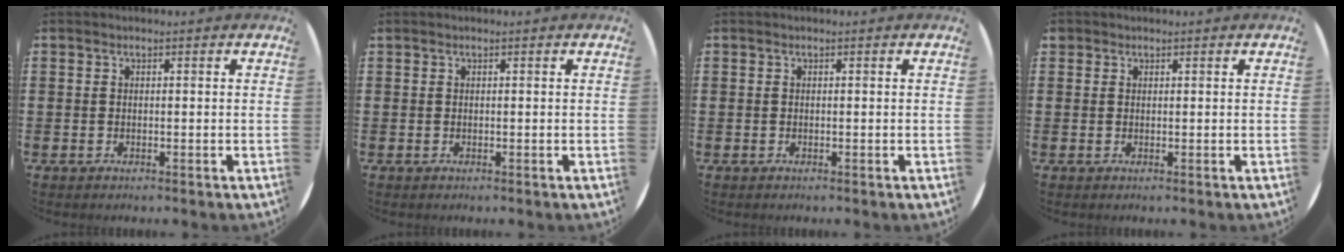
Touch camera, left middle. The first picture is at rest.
{"total": 0.0}
{"total": 0.0}
{"total": 0.7, "force": [0.6, 0.3, -0.1], "torque": [0.003, 0.004, 0.010]}